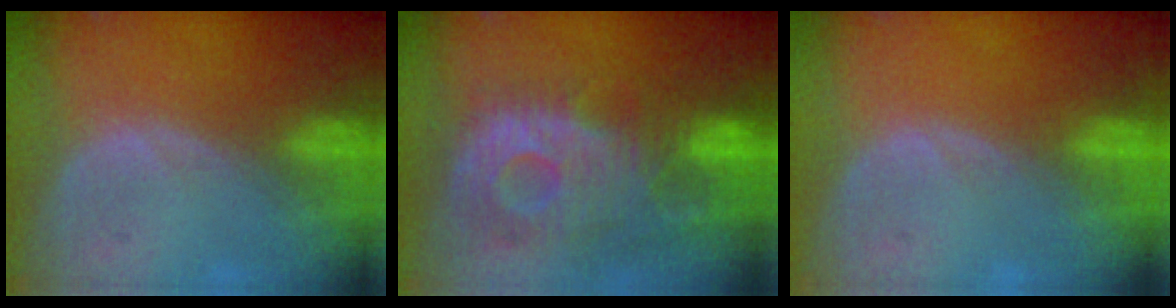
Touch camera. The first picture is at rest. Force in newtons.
{"total": 11.8, "press": 10.6, "slide": 5.2}
{"total": 0.0}